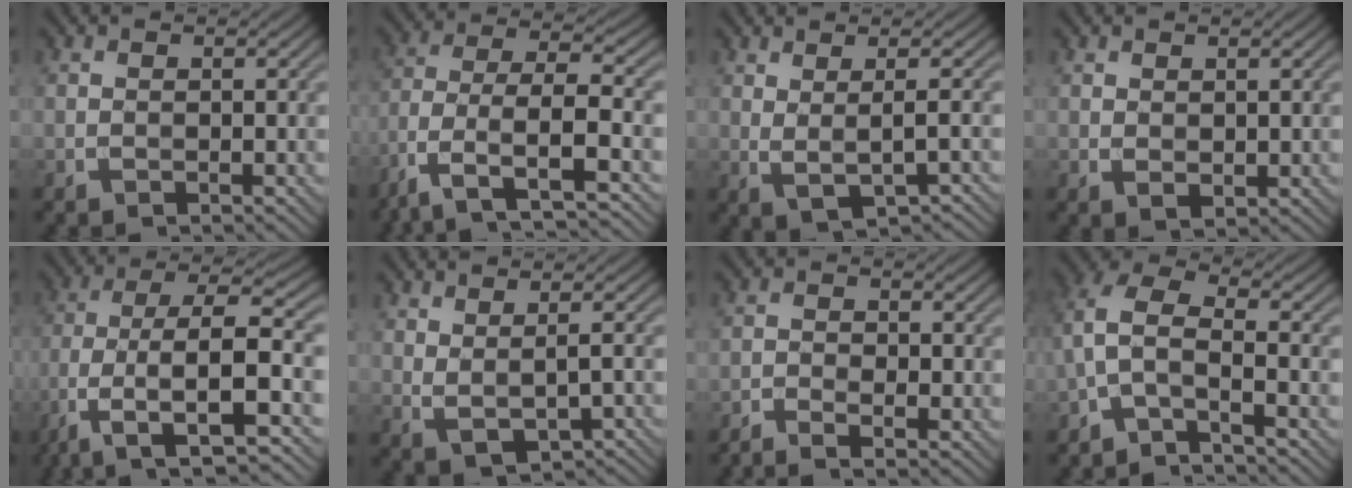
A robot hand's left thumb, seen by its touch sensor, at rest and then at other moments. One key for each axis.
{"total": 9.1, "fx": -4.9, "fy": 3.4, "fz": 7.0, "tx": -0.141, "ty": -0.011, "tz": -0.101}
{"total": 3.6, "fx": 0.6, "fy": 0.8, "fz": 3.4, "tx": -0.069, "ty": 0.007, "tz": 0.014}
{"total": 1.4, "fx": 0.6, "fy": 0.8, "fz": 0.9, "tx": -0.018, "ty": -0.006, "tz": 0.016}
{"total": 10.9, "fx": -3.4, "fy": 4.2, "fz": 9.5, "tx": -0.183, "ty": -0.005, "tz": -0.067}
{"total": 3.2, "fx": 0.9, "fy": 1.1, "fz": 2.9, "tx": -0.061, "ty": -0.001, "tz": 0.023}
{"total": 2.4, "fx": -1.7, "fy": 0.6, "fz": 1.5, "tx": -0.032, "ty": -0.002, "tz": -0.039}
{"total": 5.6, "fx": -2.5, "fy": 2.1, "fz": 4.5, "tx": -0.100, "ty": 0.012, "tz": -0.066}